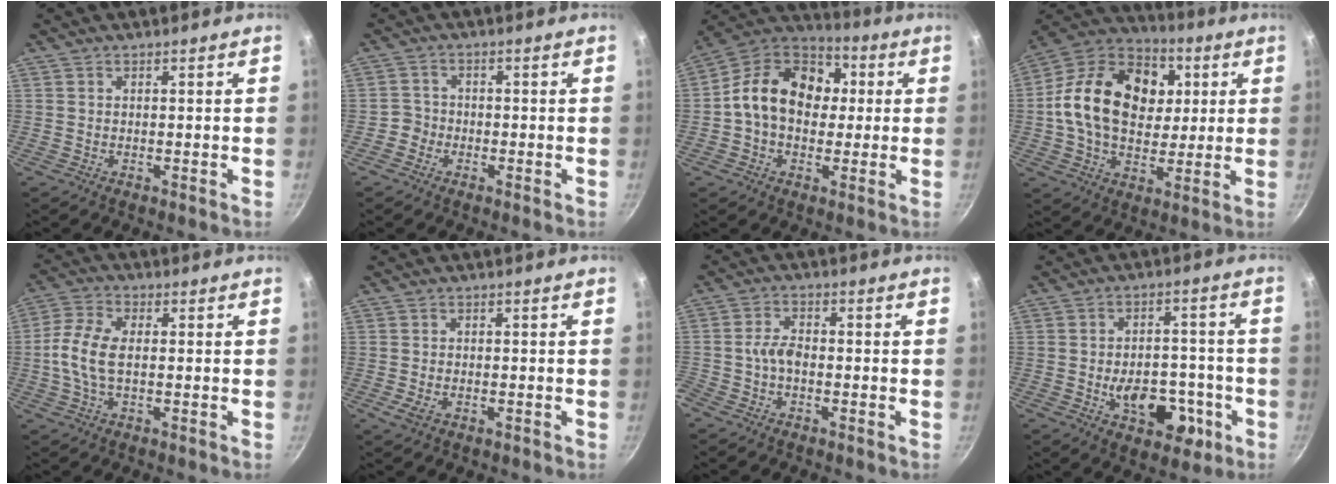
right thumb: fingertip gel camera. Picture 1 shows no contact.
{"total": 2.5, "force": [-1.4, 2.1, 0.2], "torque": [0.011, 0.018, -0.028]}
{"total": 17.1, "force": [1.4, 13.0, 11.1], "torque": [-0.148, 0.033, 0.002]}
{"total": 22.6, "force": [3.5, 16.4, 15.2], "torque": [-0.230, 0.018, 0.047]}
{"total": 8.1, "force": [-0.1, 4.4, 6.8], "torque": [-0.148, 0.017, -0.013]}
{"total": 3.0, "force": [-1.0, 1.8, 2.2], "torque": [-0.042, -0.003, -0.017]}
{"total": 3.9, "force": [-1.5, 2.4, 2.7], "torque": [-0.056, 0.019, -0.037]}
{"total": 12.6, "force": [-3.9, 8.1, 8.9], "torque": [-0.089, 0.021, -0.046]}